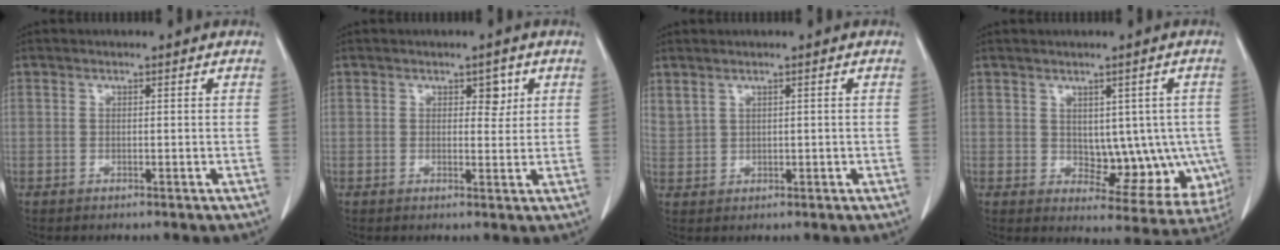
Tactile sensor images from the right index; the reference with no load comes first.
{"total": 2.5, "force": [1.1, 1.5, 1.6], "torque": [-0.013, 0.001, 0.015]}
{"total": 2.1, "force": [1.6, 1.0, 1.0], "torque": [-0.029, 0.009, 0.046]}
{"total": 9.8, "force": [-0.1, 5.7, 8.0], "torque": [-0.079, 0.008, 0.019]}